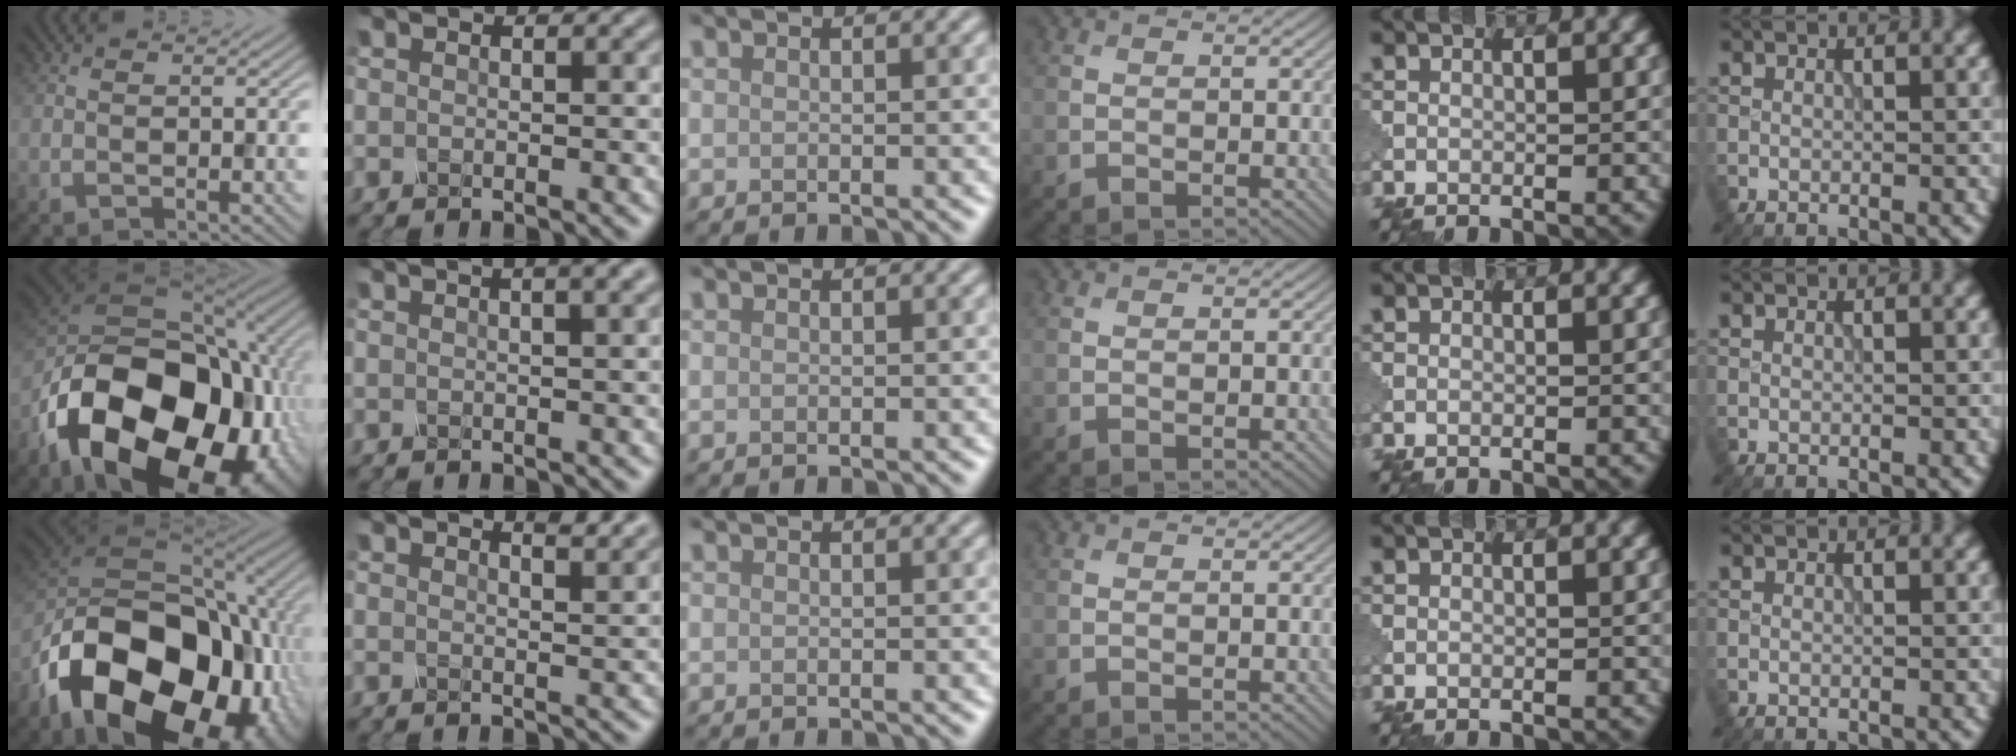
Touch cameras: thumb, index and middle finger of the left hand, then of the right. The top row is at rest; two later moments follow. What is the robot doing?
{"motion": "shake", "object": "sieve"}